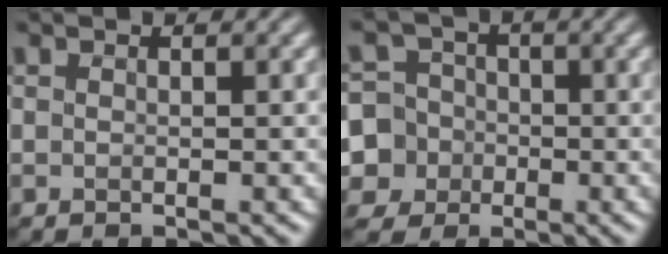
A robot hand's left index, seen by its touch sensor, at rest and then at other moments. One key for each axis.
{"total": 8.8, "fx": -2.4, "fy": 8.3, "fz": 1.6, "tx": -0.054, "ty": -0.002, "tz": -0.069}